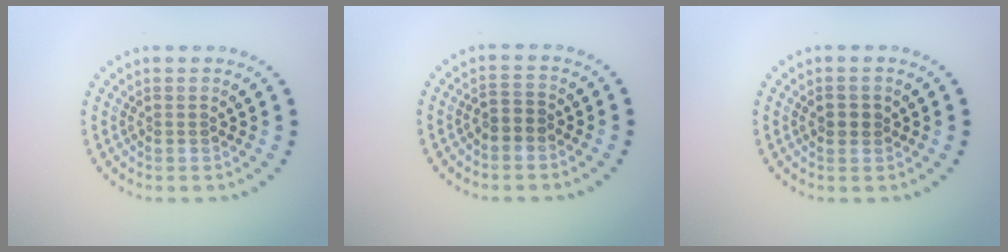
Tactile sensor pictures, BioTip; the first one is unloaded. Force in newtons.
{"total": 1.7, "press": 1.5, "slide": 0.8}
{"total": 1.6, "press": 1.6, "slide": 0.3}